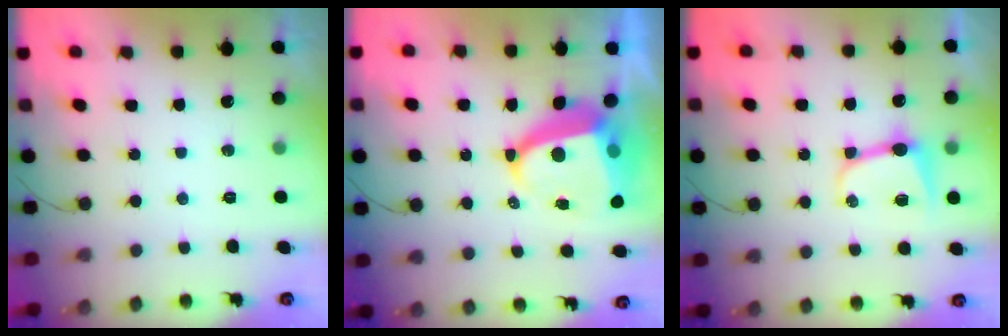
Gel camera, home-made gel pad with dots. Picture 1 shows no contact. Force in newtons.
{"total": 10.4, "press": 10.3, "slide": 1.5}
{"total": 8.3, "press": 8.2, "slide": 0.8}